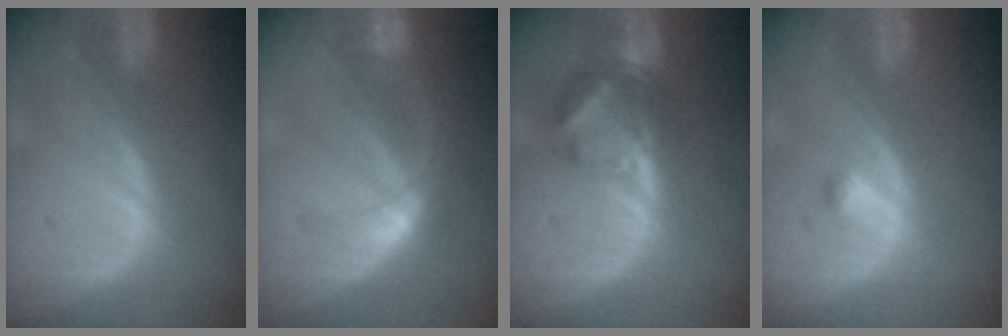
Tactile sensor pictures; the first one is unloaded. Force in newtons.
{"total": 5.6, "press": 5.1, "slide": 2.2}
{"total": 7.1, "press": 6.2, "slide": 3.6}
{"total": 1.3, "press": 1.2, "slide": 0.1}